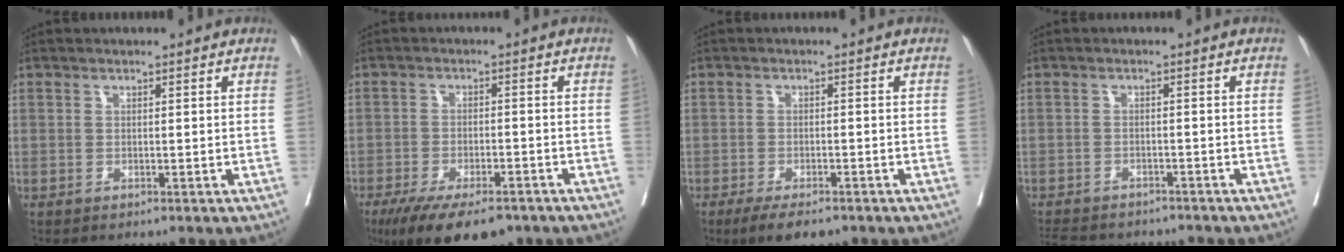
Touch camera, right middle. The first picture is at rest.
{"total": 12.4, "force": [-9.0, 4.3, 7.3], "torque": [-0.116, -0.014, -0.139]}
{"total": 5.6, "force": [-4.1, 1.8, 3.3], "torque": [-0.048, -0.006, -0.065]}
{"total": 11.8, "force": [-10.5, 3.9, 3.8], "torque": [-0.080, -0.002, -0.135]}